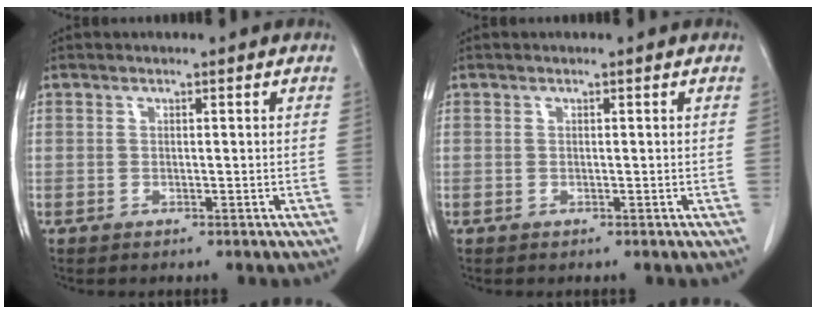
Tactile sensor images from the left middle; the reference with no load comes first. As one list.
[{"total": 0.0}]